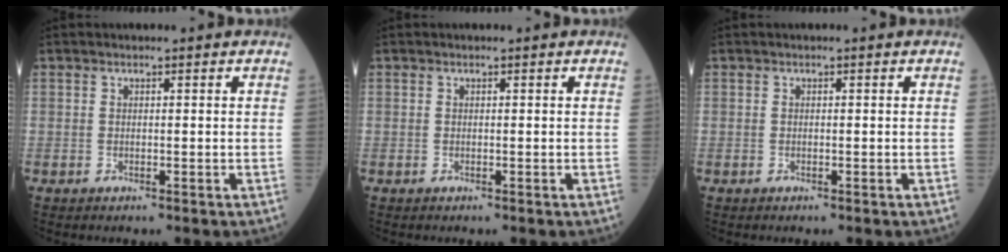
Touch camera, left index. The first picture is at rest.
{"total": 0.0}
{"total": 0.0}